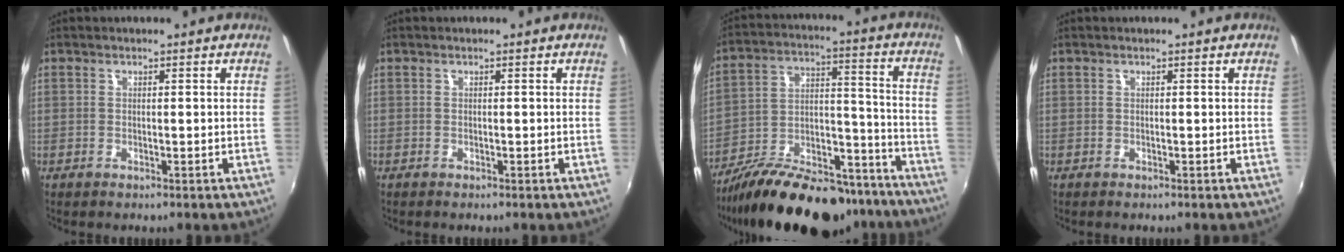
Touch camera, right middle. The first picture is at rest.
{"total": 0.0}
{"total": 25.1, "force": [-19.7, 9.4, 12.5], "torque": [-0.212, 0.017, -0.284]}
{"total": 0.0}